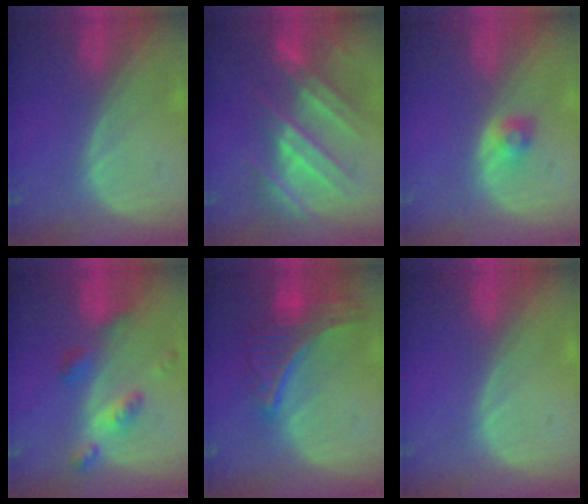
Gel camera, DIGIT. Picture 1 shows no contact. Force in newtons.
{"total": 9.6, "press": 9.4, "slide": 1.9}
{"total": 2.3, "press": 2.2, "slide": 0.5}
{"total": 6.0, "press": 5.3, "slide": 2.8}
{"total": 9.0, "press": 7.9, "slide": 4.4}
{"total": 0.0}